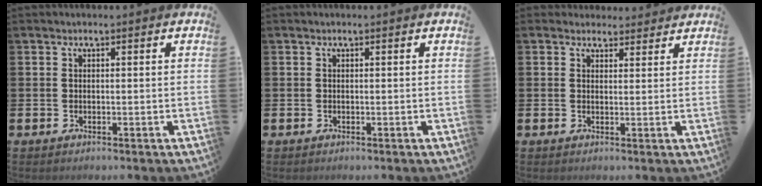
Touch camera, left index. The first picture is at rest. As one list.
[{"total": 0.0}, {"total": 2.9, "force": [2.6, 1.1, -0.1], "torque": [0.005, -0.009, 0.047]}]